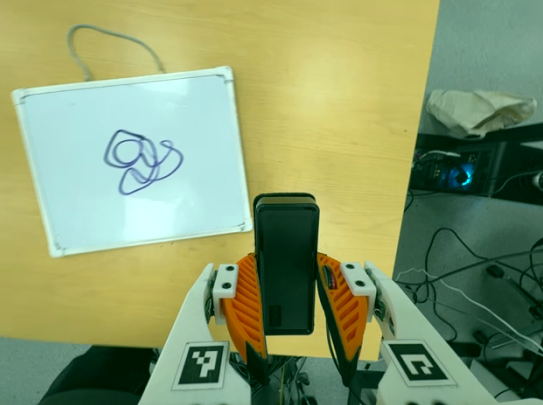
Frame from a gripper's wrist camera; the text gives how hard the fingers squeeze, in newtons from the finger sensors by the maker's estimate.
{"total": 4.7, "left": 3.3, "right": 6.0}